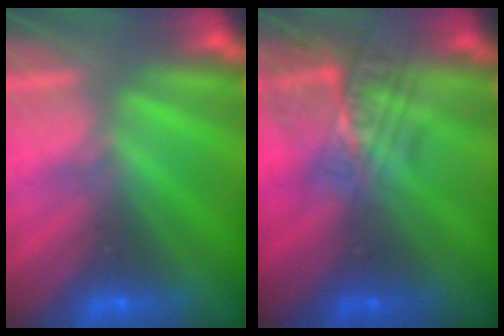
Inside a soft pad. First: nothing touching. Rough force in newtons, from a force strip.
{"total": 2.4}